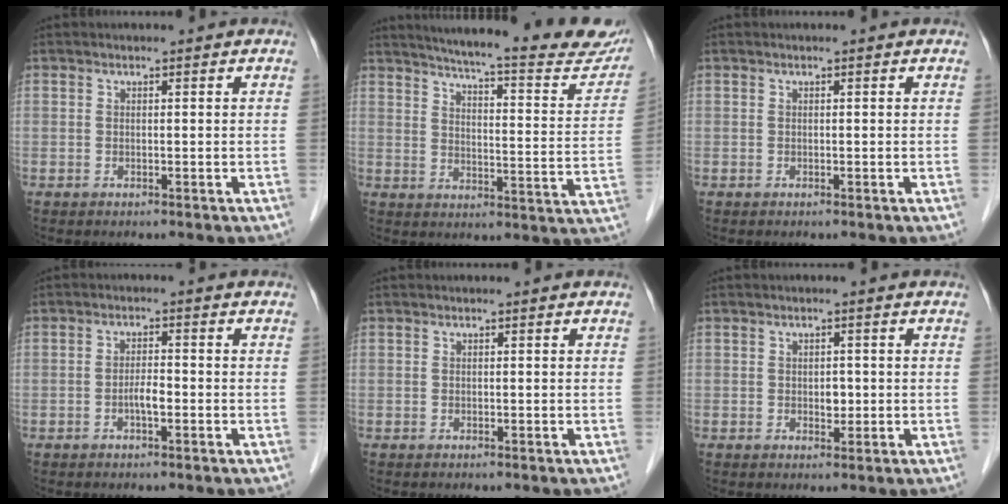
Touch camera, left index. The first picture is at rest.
{"total": 25.0, "force": [22.3, 2.8, 10.9], "torque": [-0.155, -0.063, 0.268]}
{"total": 0.0}
{"total": 2.3, "force": [-0.9, 0.5, 2.0], "torque": [-0.034, 0.002, -0.018]}
{"total": 0.0}
{"total": 1.6, "force": [-0.2, 1.1, 1.1], "torque": [-0.017, -0.001, 0.000]}